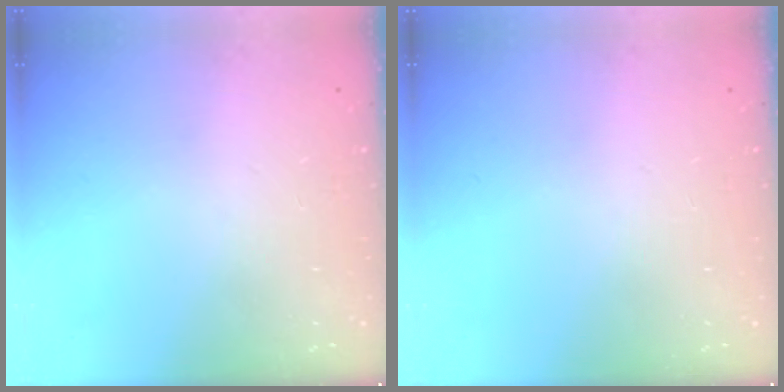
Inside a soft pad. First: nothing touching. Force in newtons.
{"total": 0.0}